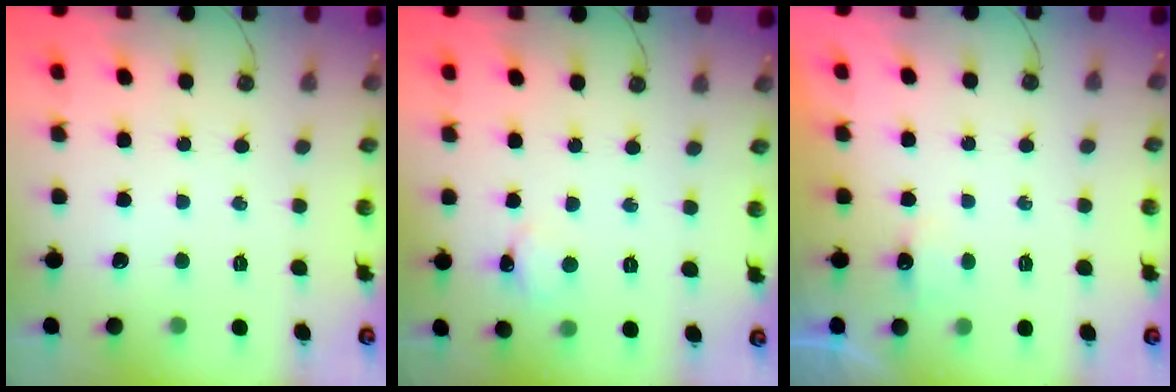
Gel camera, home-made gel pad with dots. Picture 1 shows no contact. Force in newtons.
{"total": 2.6, "press": 2.6, "slide": 0.4}
{"total": 2.7, "press": 2.6, "slide": 0.4}